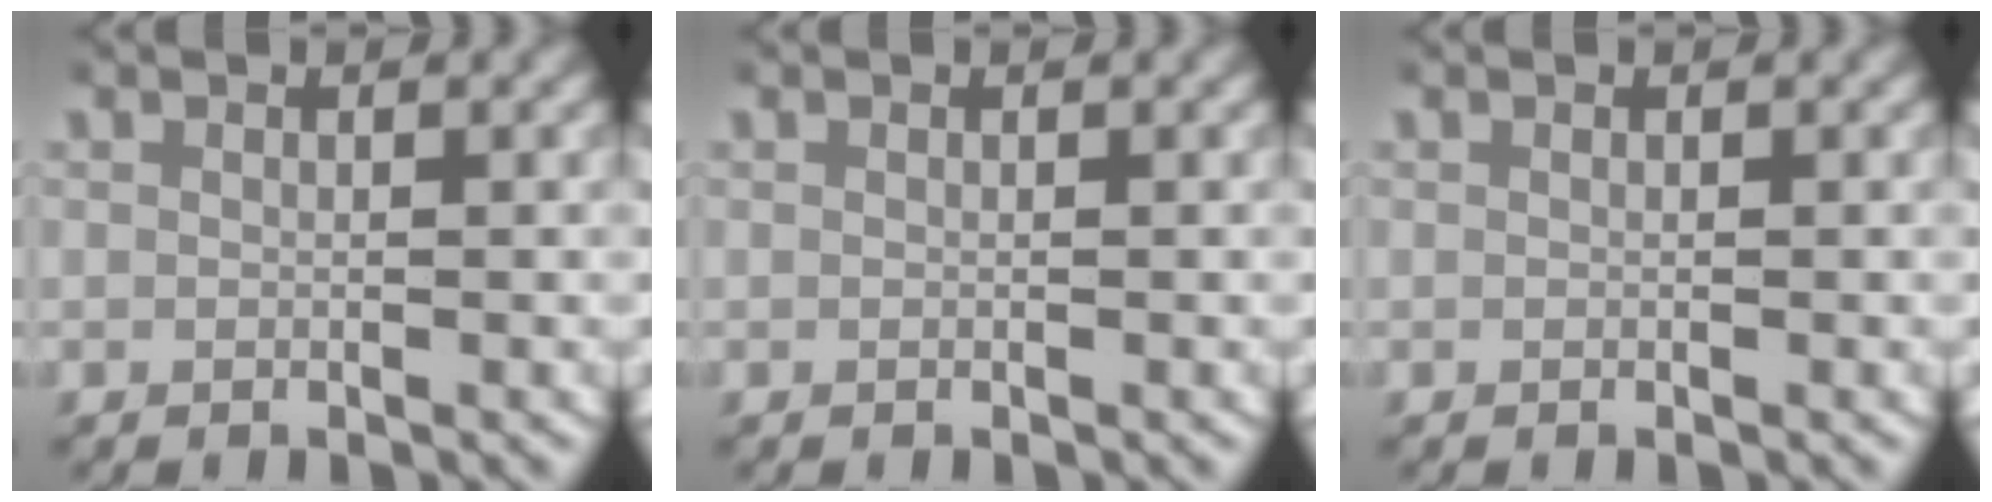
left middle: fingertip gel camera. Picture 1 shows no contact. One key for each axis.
{"total": 0.0}
{"total": 0.0}